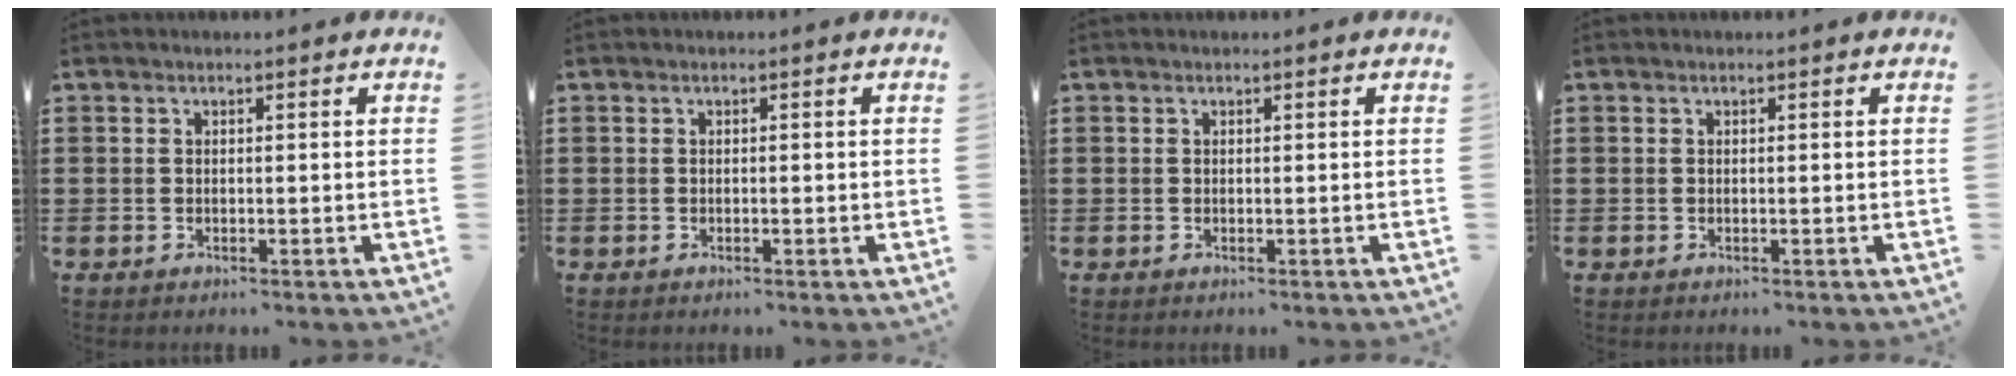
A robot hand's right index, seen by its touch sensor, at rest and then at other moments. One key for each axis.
{"total": 0.0}
{"total": 0.0}
{"total": 0.0}